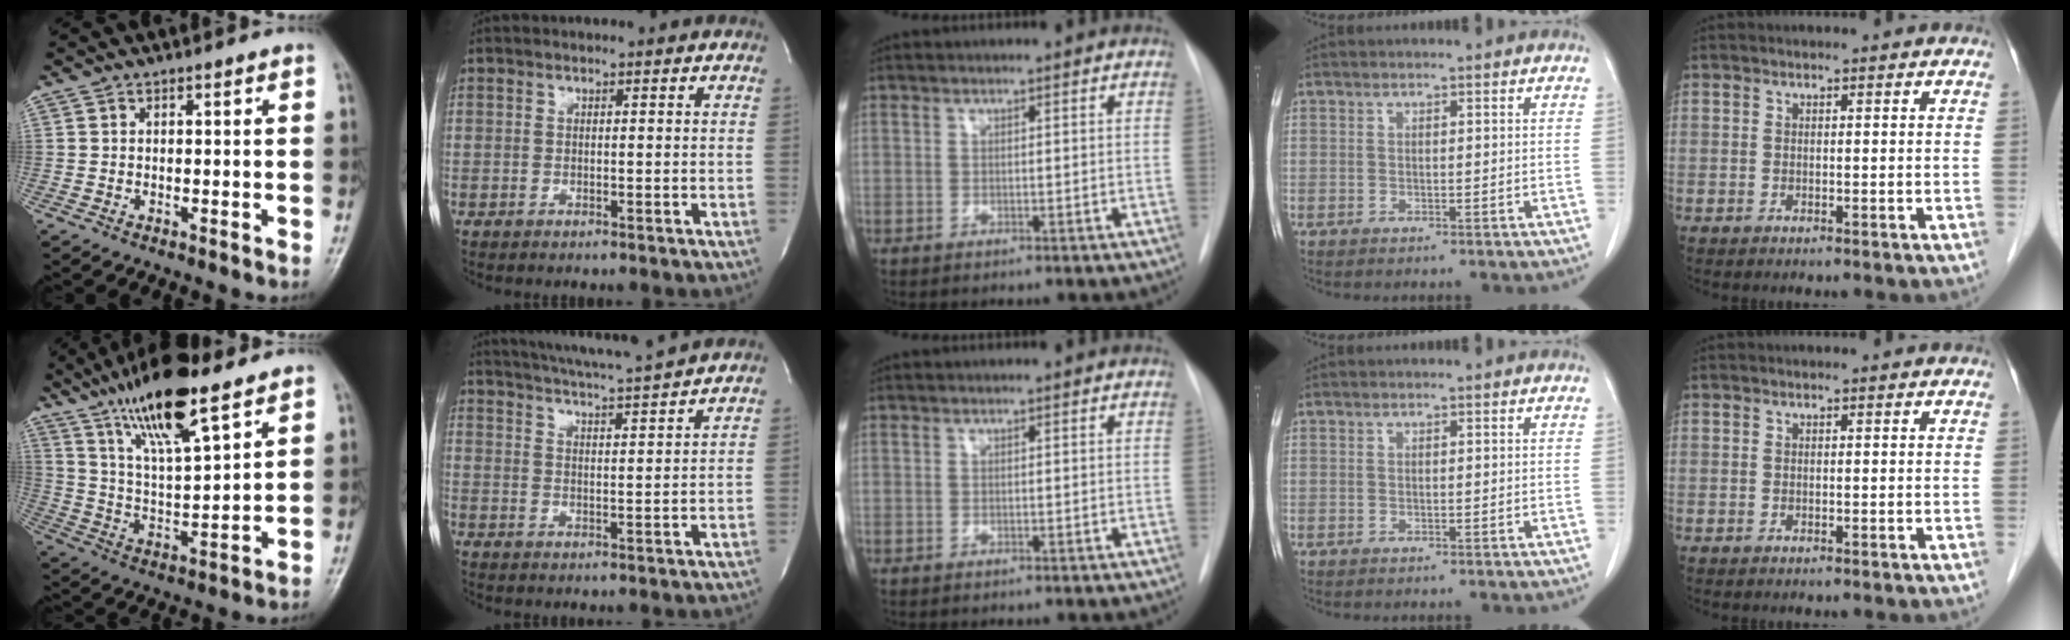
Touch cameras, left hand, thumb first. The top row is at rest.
{"thumb": {"total": 16.7, "force": [11.1, 4.2, 11.8], "torque": [-0.194, -0.048, 0.207]}, "index": {"total": 12.6, "force": [11.5, -0.9, 4.9], "torque": [-0.093, 0.001, 0.169]}}